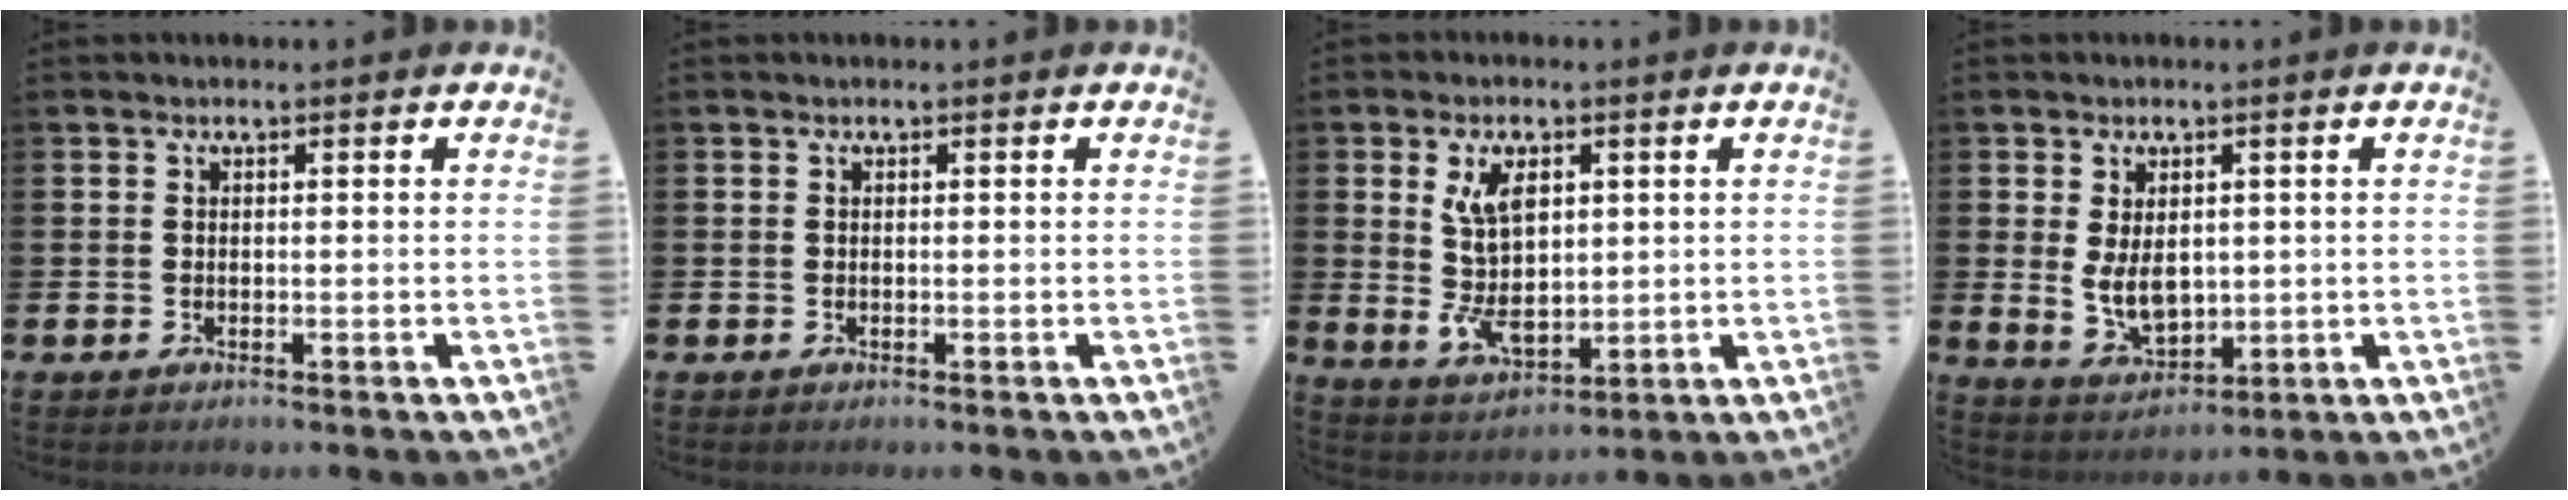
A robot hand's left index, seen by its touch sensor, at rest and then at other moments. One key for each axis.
{"total": 0.0}
{"total": 7.5, "fx": 2.0, "fy": 4.3, "fz": 5.9, "tx": -0.110, "ty": -0.006, "tz": 0.027}
{"total": 4.9, "fx": 0.8, "fy": 3.0, "fz": 3.7, "tx": -0.053, "ty": -0.001, "tz": 0.011}